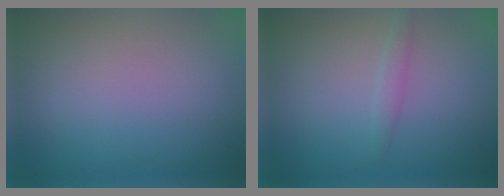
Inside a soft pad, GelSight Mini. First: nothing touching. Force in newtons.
{"total": 0.5, "press": 0.5, "slide": 0.1}